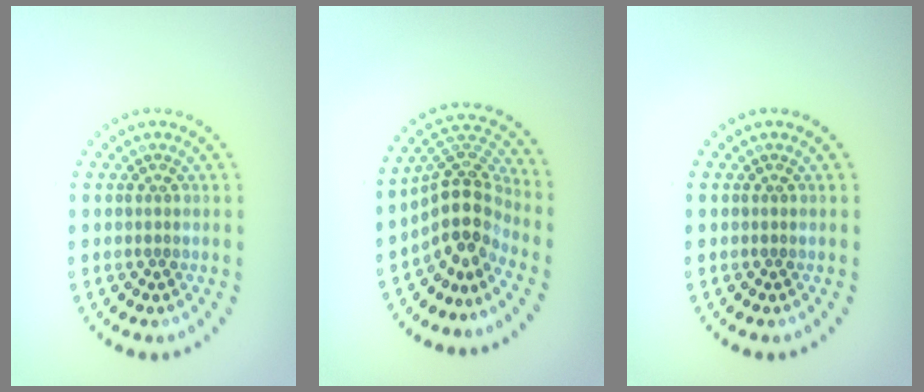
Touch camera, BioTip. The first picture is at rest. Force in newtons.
{"total": 4.8, "press": 3.6, "slide": 3.2}
{"total": 0.0}